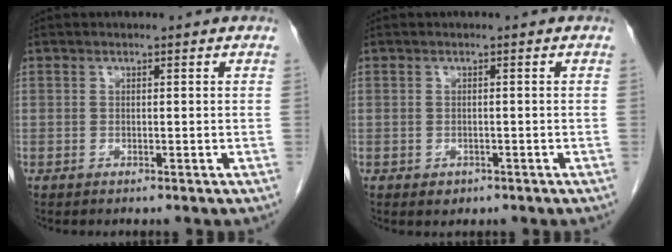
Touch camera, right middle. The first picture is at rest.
{"total": 1.2, "force": [-0.7, 0.9, 0.4], "torque": [-0.009, 0.001, -0.004]}